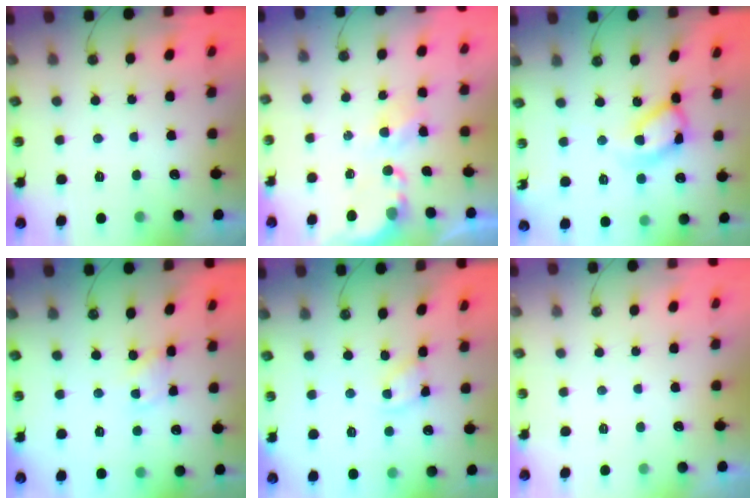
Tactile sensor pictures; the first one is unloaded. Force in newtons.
{"total": 3.8, "press": 3.8, "slide": 0.2}
{"total": 13.6, "press": 13.5, "slide": 1.0}
{"total": 1.6, "press": 1.6, "slide": 0.2}
{"total": 2.9, "press": 2.9, "slide": 0.1}
{"total": 0.0}